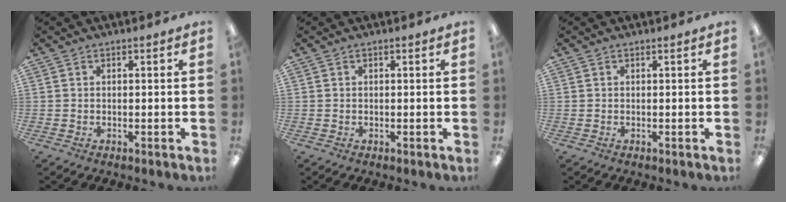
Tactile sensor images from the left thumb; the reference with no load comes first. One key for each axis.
{"total": 0.0}
{"total": 0.0}